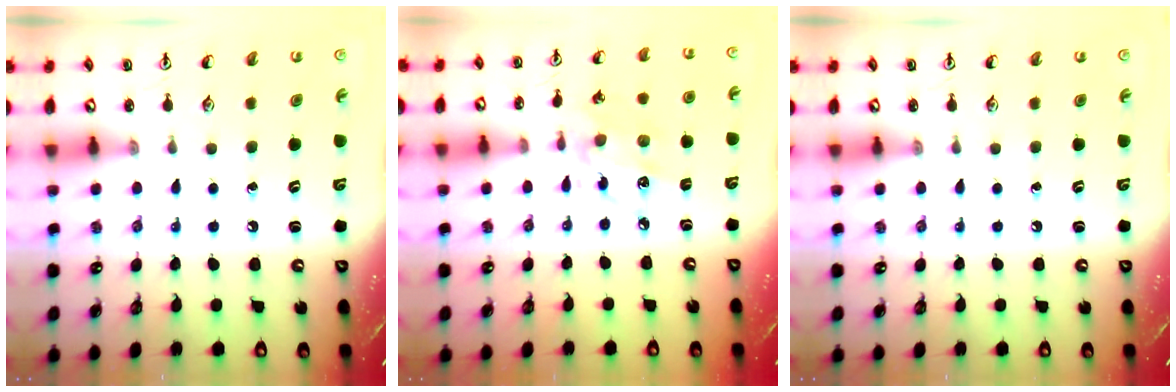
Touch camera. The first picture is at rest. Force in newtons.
{"total": 8.6, "press": 8.6, "slide": 0.6}
{"total": 0.0}